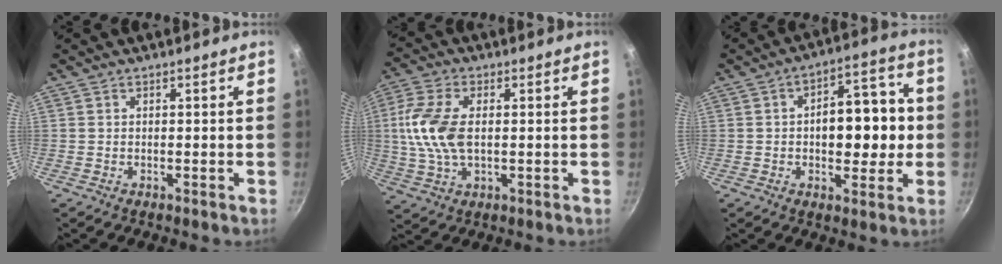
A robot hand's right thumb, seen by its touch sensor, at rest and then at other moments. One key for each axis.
{"total": 11.4, "fx": 0.6, "fy": 6.3, "fz": 9.5, "tx": -0.194, "ty": 0.008, "tz": 0.004}
{"total": 13.5, "fx": -0.4, "fy": 7.9, "fz": 10.9, "tx": -0.105, "ty": 0.030, "tz": -0.010}